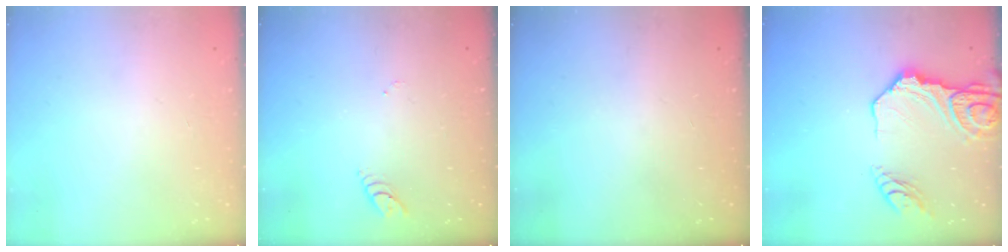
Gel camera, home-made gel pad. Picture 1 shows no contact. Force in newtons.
{"total": 2.9, "press": 2.8, "slide": 0.3}
{"total": 0.0}
{"total": 15.1, "press": 15.1, "slide": 1.5}